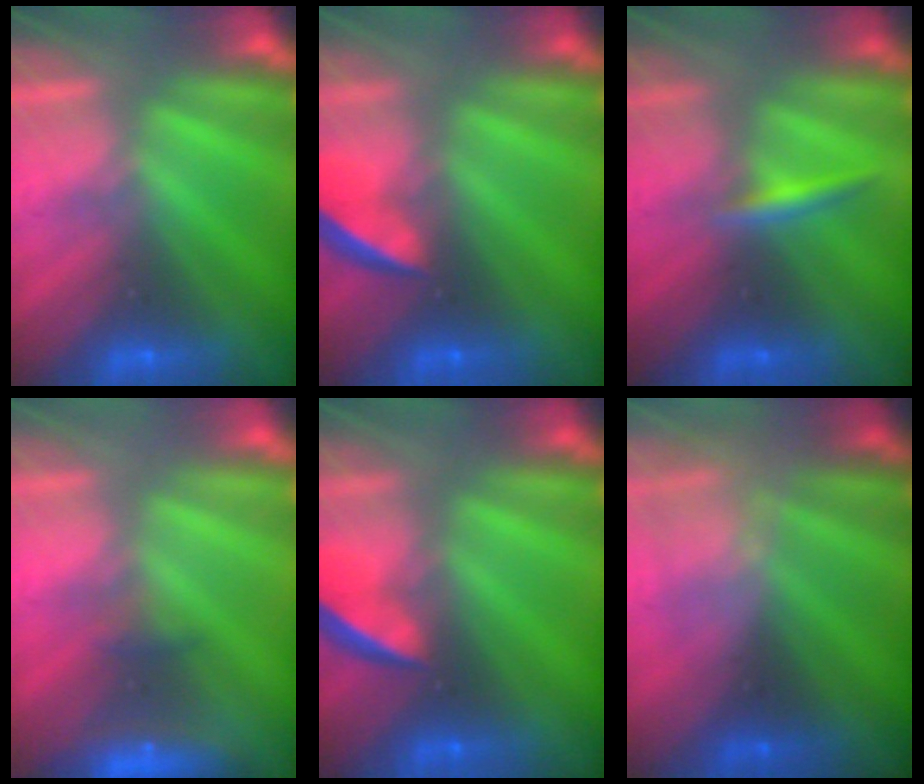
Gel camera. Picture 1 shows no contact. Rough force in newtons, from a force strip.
{"total": 6.6}
{"total": 2.3}
{"total": 6.4}
{"total": 6.6}
{"total": 2.3}